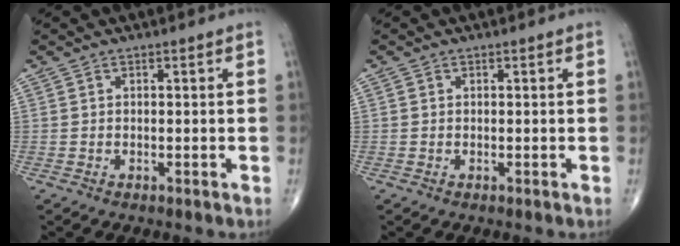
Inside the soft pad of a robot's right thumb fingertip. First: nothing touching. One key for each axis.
{"total": 0.0}